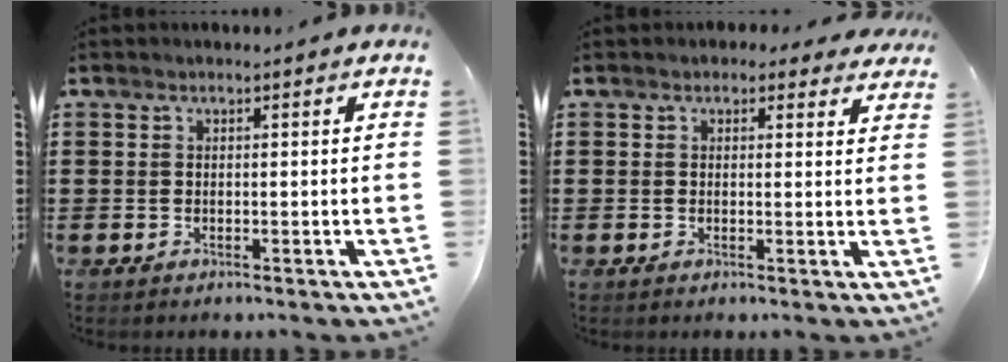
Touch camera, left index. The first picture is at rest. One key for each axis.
{"total": 1.9, "fx": 1.4, "fy": 1.2, "fz": 0.3, "tx": -0.004, "ty": 0.003, "tz": 0.023}